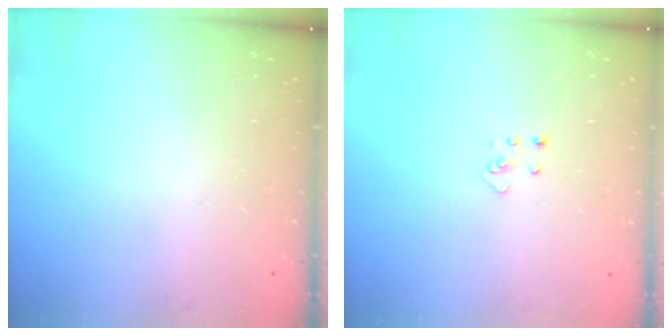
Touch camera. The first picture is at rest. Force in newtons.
{"total": 3.1, "press": 3.1, "slide": 0.2}